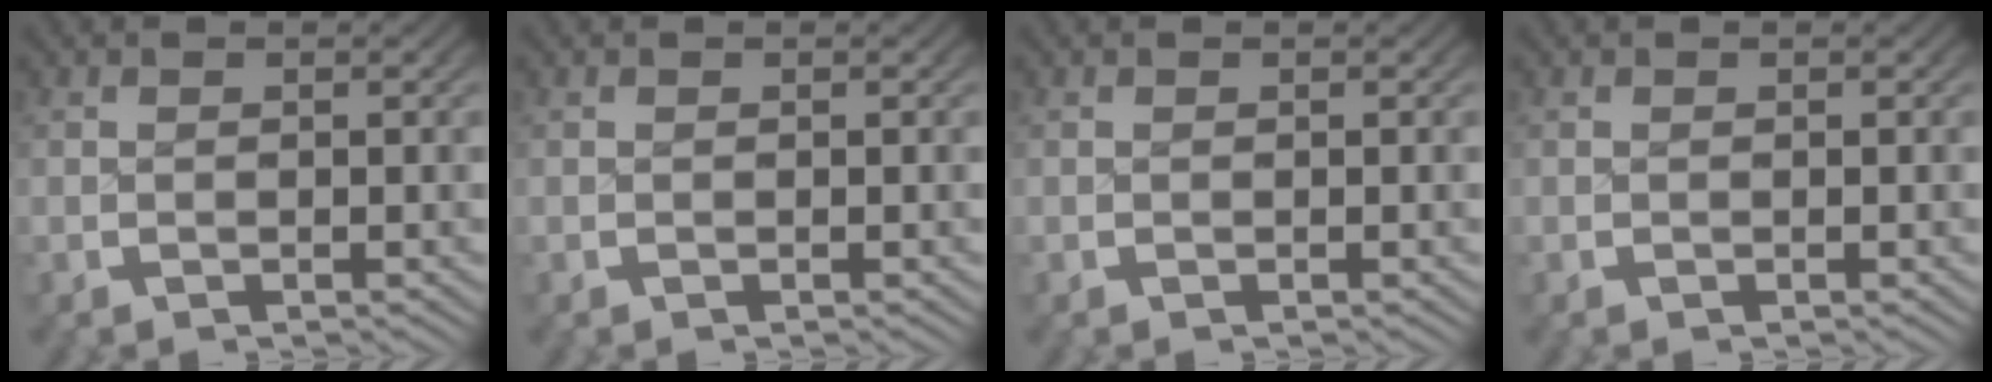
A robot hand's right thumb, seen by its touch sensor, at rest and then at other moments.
{"total": 0.0}
{"total": 0.0}
{"total": 0.0}